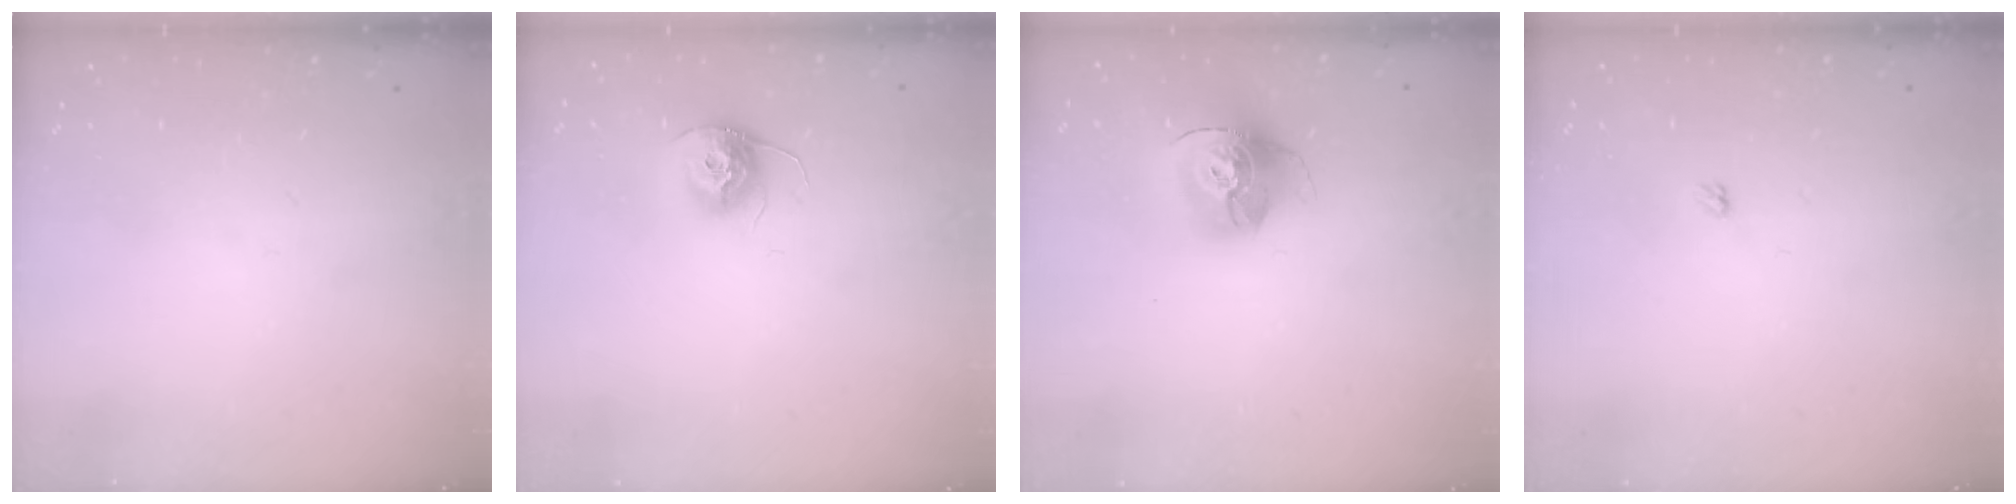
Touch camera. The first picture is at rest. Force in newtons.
{"total": 10.8, "press": 10.7, "slide": 0.6}
{"total": 16.3, "press": 16.2, "slide": 1.5}
{"total": 2.4, "press": 2.4, "slide": 0.4}